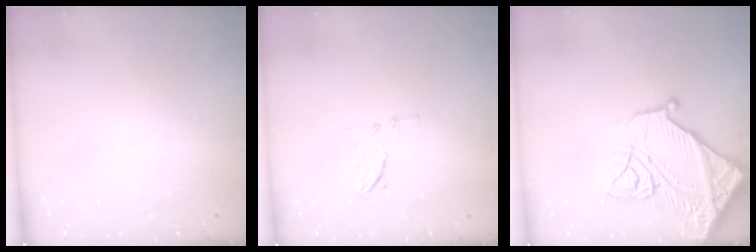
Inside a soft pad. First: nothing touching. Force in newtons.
{"total": 7.6, "press": 7.6, "slide": 0.8}
{"total": 19.6, "press": 19.5, "slide": 2.0}